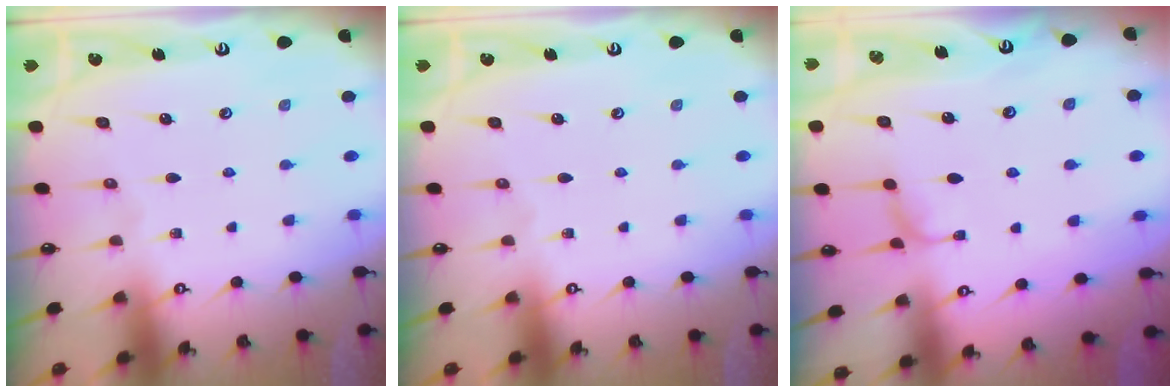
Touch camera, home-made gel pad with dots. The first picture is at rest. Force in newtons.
{"total": 0.0}
{"total": 1.6, "press": 1.5, "slide": 0.6}